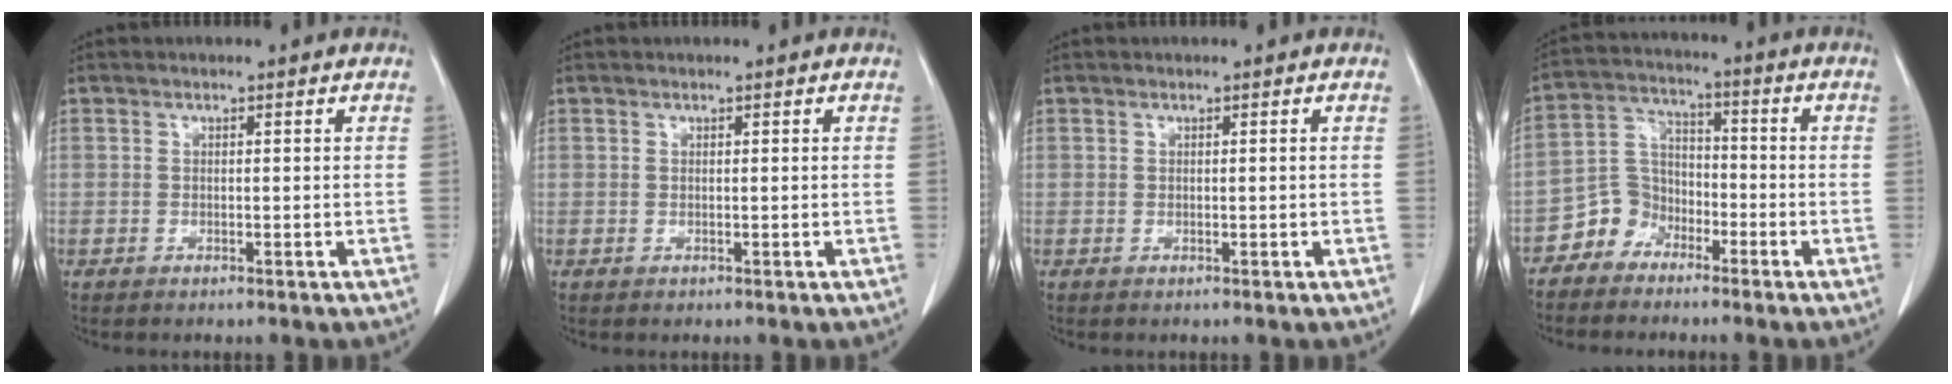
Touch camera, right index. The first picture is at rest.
{"total": 0.0}
{"total": 0.0}
{"total": 6.3, "force": [-4.2, 4.6, 0.8], "torque": [-0.015, 0.018, -0.083]}